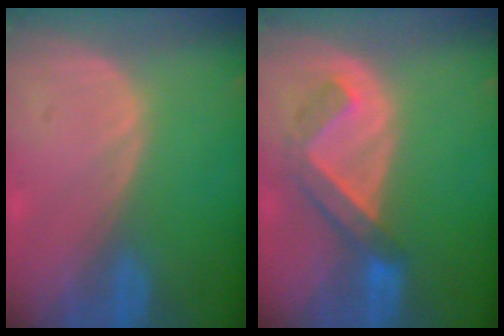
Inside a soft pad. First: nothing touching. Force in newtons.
{"total": 5.1, "press": 5.1, "slide": 0.6}